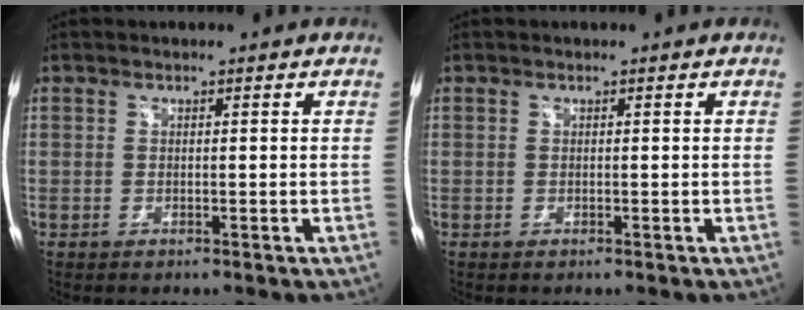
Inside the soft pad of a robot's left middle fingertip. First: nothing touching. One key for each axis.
{"total": 0.0}